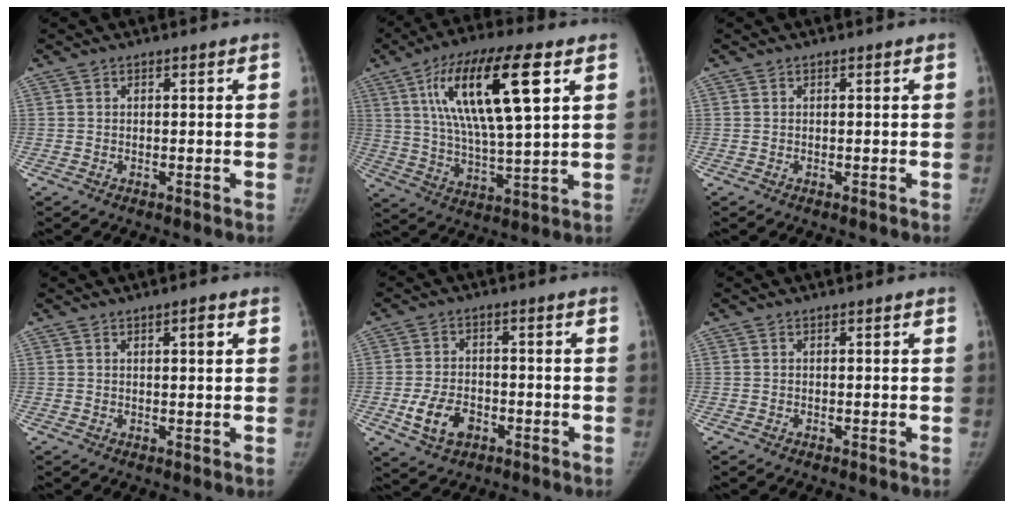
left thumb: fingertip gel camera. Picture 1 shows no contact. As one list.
[{"total": 19.9, "force": [7.3, 5.5, 17.6], "torque": [-0.312, -0.011, 0.126]}, {"total": 0.0}, {"total": 2.2, "force": [1.0, 0.6, 1.9], "torque": [-0.025, -0.002, 0.014]}, {"total": 7.5, "force": [-2.8, 5.1, 4.7], "torque": [-0.081, 0.012, -0.046]}, {"total": 0.0}]